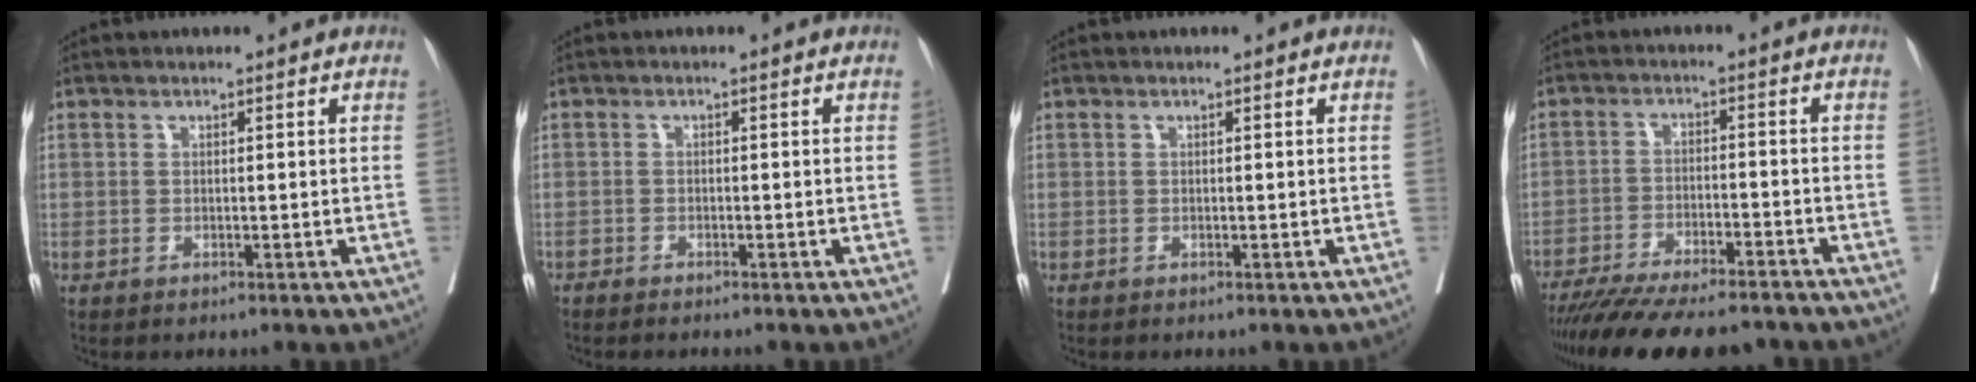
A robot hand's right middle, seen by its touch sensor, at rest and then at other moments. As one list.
[{"total": 1.7, "force": [-1.6, 0.2, 0.6], "torque": [-0.011, -0.001, -0.025]}, {"total": 0.0}, {"total": 18.0, "force": [-15.8, 3.0, 8.1], "torque": [-0.141, -0.026, -0.233]}]